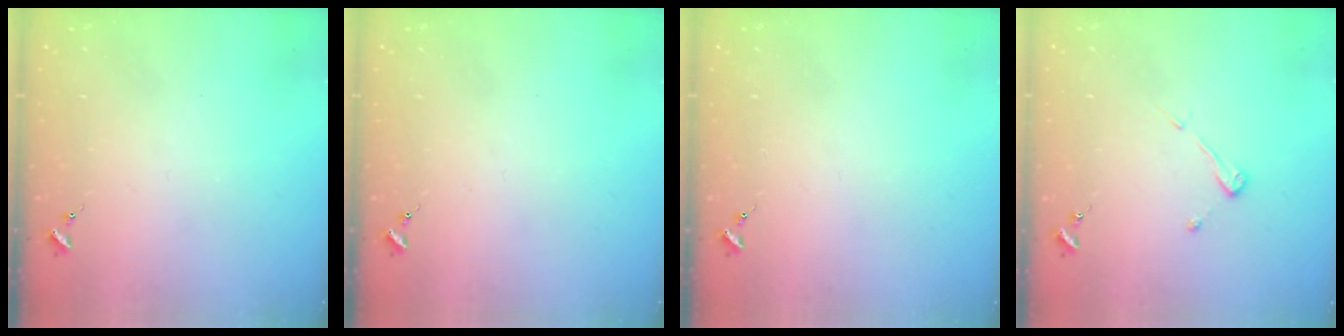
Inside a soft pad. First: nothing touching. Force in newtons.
{"total": 0.0}
{"total": 0.0}
{"total": 3.8, "press": 3.8, "slide": 0.3}